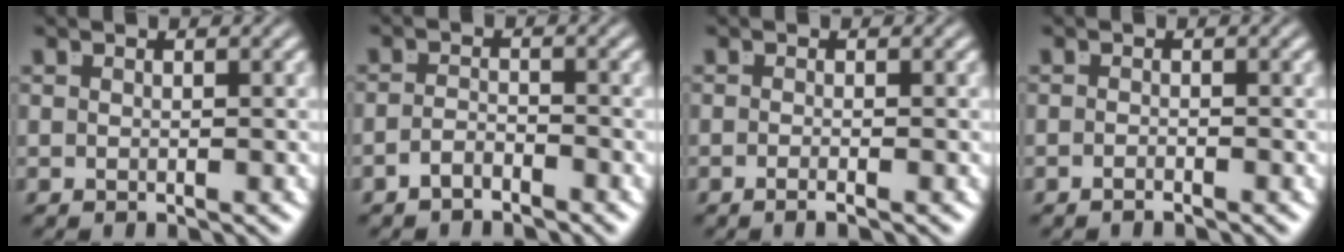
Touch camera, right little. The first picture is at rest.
{"total": 2.1, "force": [-2.1, -0.2, 0.4], "torque": [-0.001, -0.009, -0.033]}
{"total": 1.3, "force": [-1.0, -0.5, 0.7], "torque": [-0.011, -0.001, -0.019]}
{"total": 1.2, "force": [-0.9, -0.7, 0.1], "torque": [-0.002, -0.003, -0.016]}